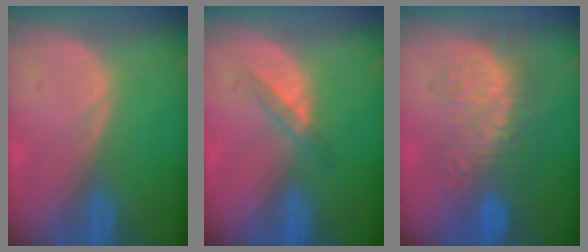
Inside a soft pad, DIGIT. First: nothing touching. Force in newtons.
{"total": 2.4, "press": 2.2, "slide": 1.1}
{"total": 8.9, "press": 8.7, "slide": 2.0}